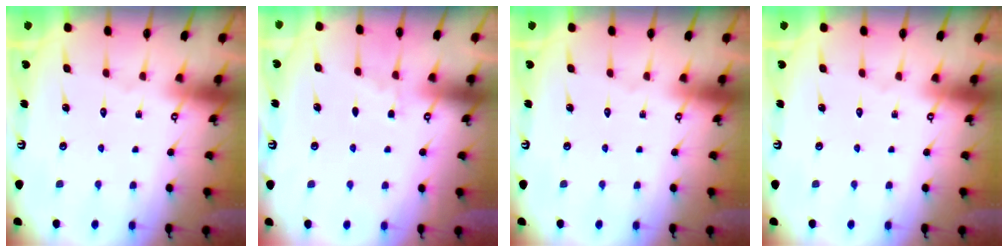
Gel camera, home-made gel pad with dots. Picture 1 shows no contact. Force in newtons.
{"total": 4.3, "press": 4.3, "slide": 0.4}
{"total": 0.0}
{"total": 0.0}